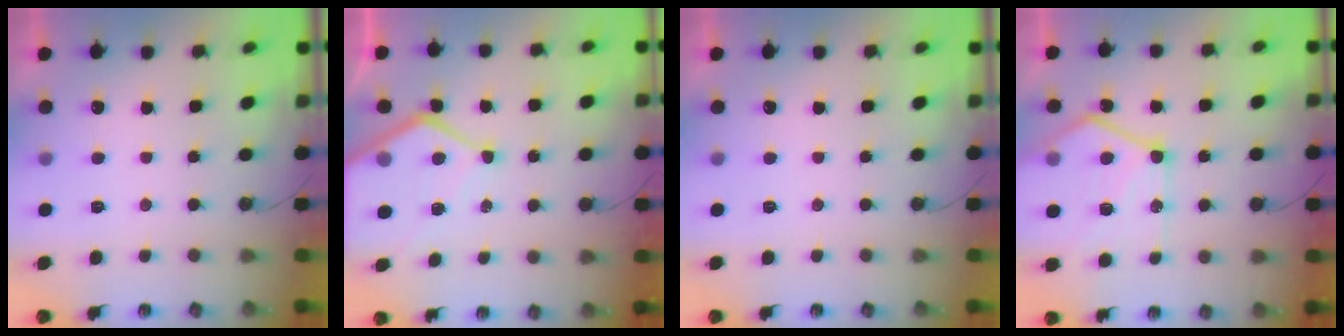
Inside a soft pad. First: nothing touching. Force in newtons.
{"total": 11.0, "press": 11.0, "slide": 0.9}
{"total": 0.0}
{"total": 19.2, "press": 19.1, "slide": 1.6}